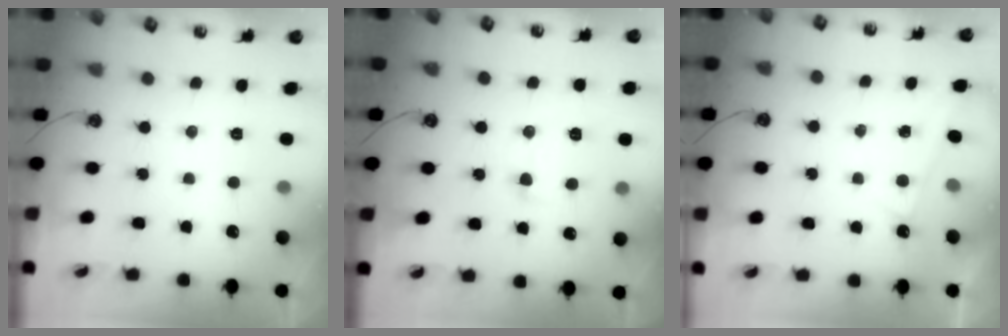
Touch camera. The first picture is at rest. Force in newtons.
{"total": 1.0, "press": 0.7, "slide": 0.7}
{"total": 0.6, "press": 0.5, "slide": 0.1}